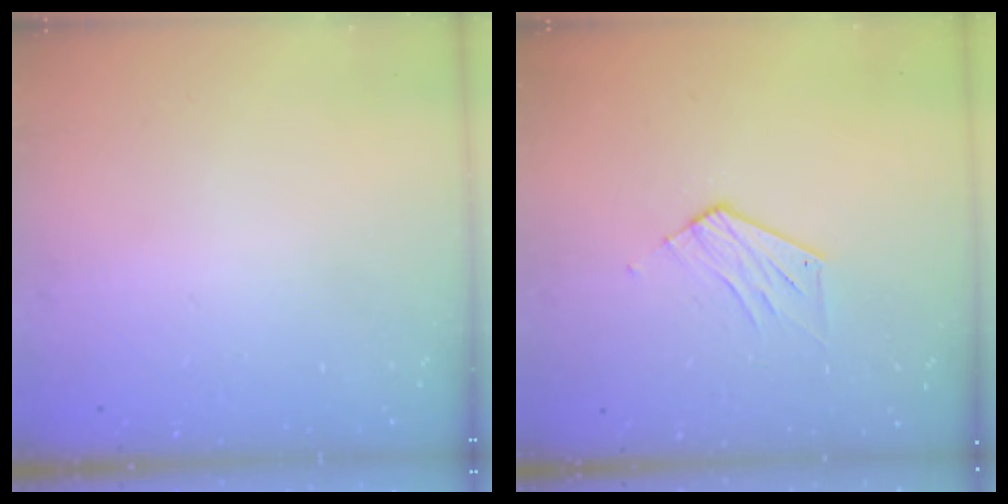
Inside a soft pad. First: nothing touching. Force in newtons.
{"total": 6.7, "press": 6.7, "slide": 0.3}